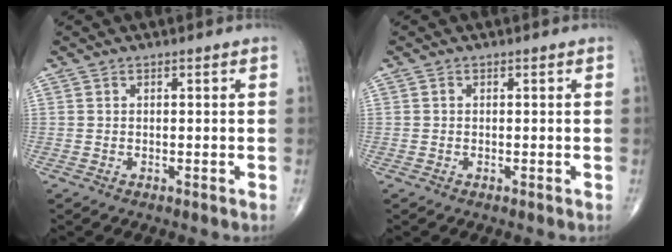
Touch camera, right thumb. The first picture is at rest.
{"total": 0.0}